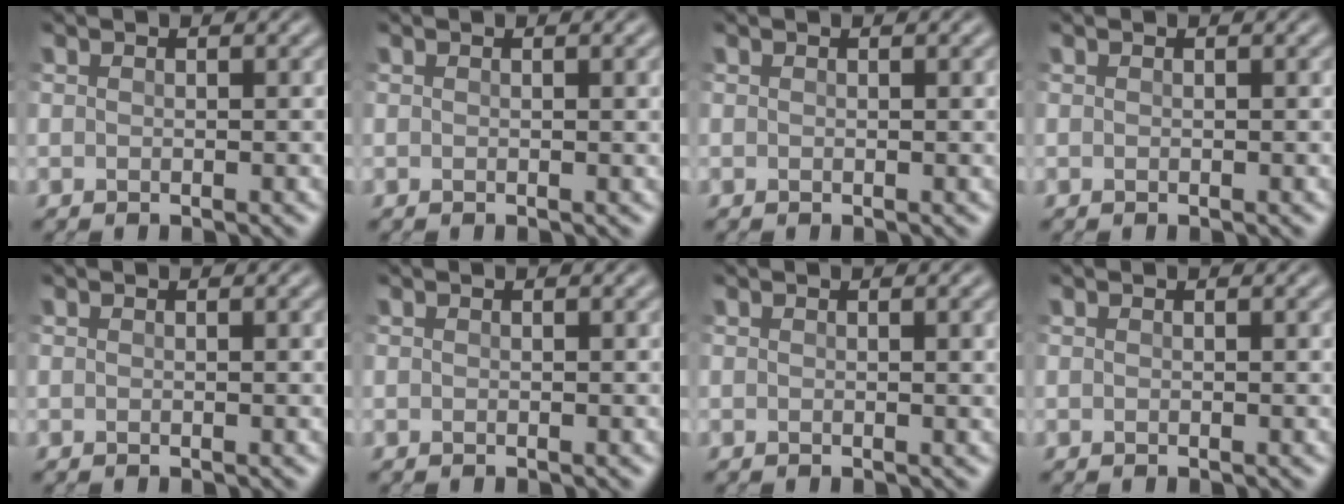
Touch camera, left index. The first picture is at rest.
{"total": 1.2, "force": [0.3, 0.3, 1.1], "torque": [-0.012, 0.005, 0.003]}
{"total": 0.7, "force": [0.2, 0.1, 0.6], "torque": [-0.006, 0.004, 0.003]}
{"total": 0.0}
{"total": 0.6, "force": [0.1, 0.1, 0.6], "torque": [-0.006, 0.004, 0.002]}
{"total": 0.0}
{"total": 1.9, "force": [0.4, 0.5, 1.7], "torque": [-0.017, 0.006, 0.004]}
{"total": 0.0}